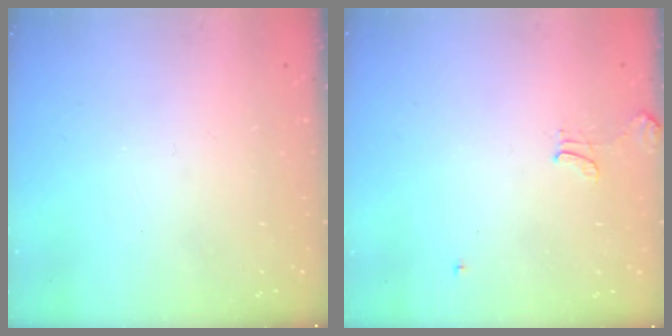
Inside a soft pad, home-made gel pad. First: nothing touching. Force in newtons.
{"total": 1.3, "press": 1.2, "slide": 0.5}